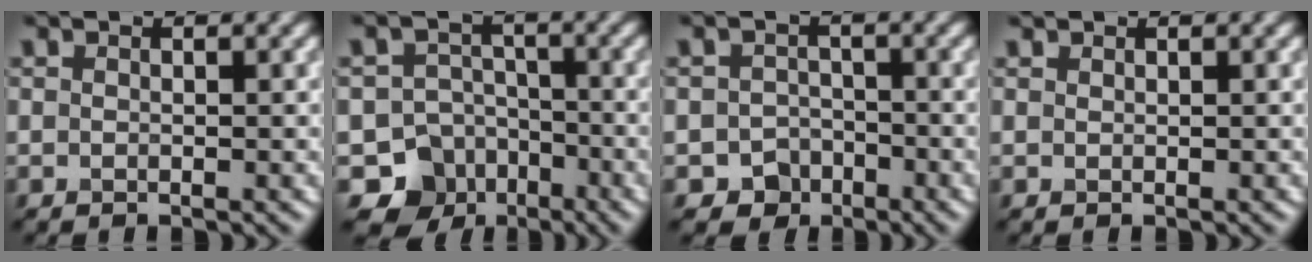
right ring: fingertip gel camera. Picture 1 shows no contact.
{"total": 7.5, "force": [-4.4, 5.9, 1.4], "torque": [-0.003, -0.009, -0.077]}
{"total": 3.3, "force": [-2.0, 2.5, 0.5], "torque": [0.009, 0.001, -0.035]}
{"total": 0.6, "force": [0.5, 0.2, 0.0], "torque": [0.002, 0.000, 0.012]}